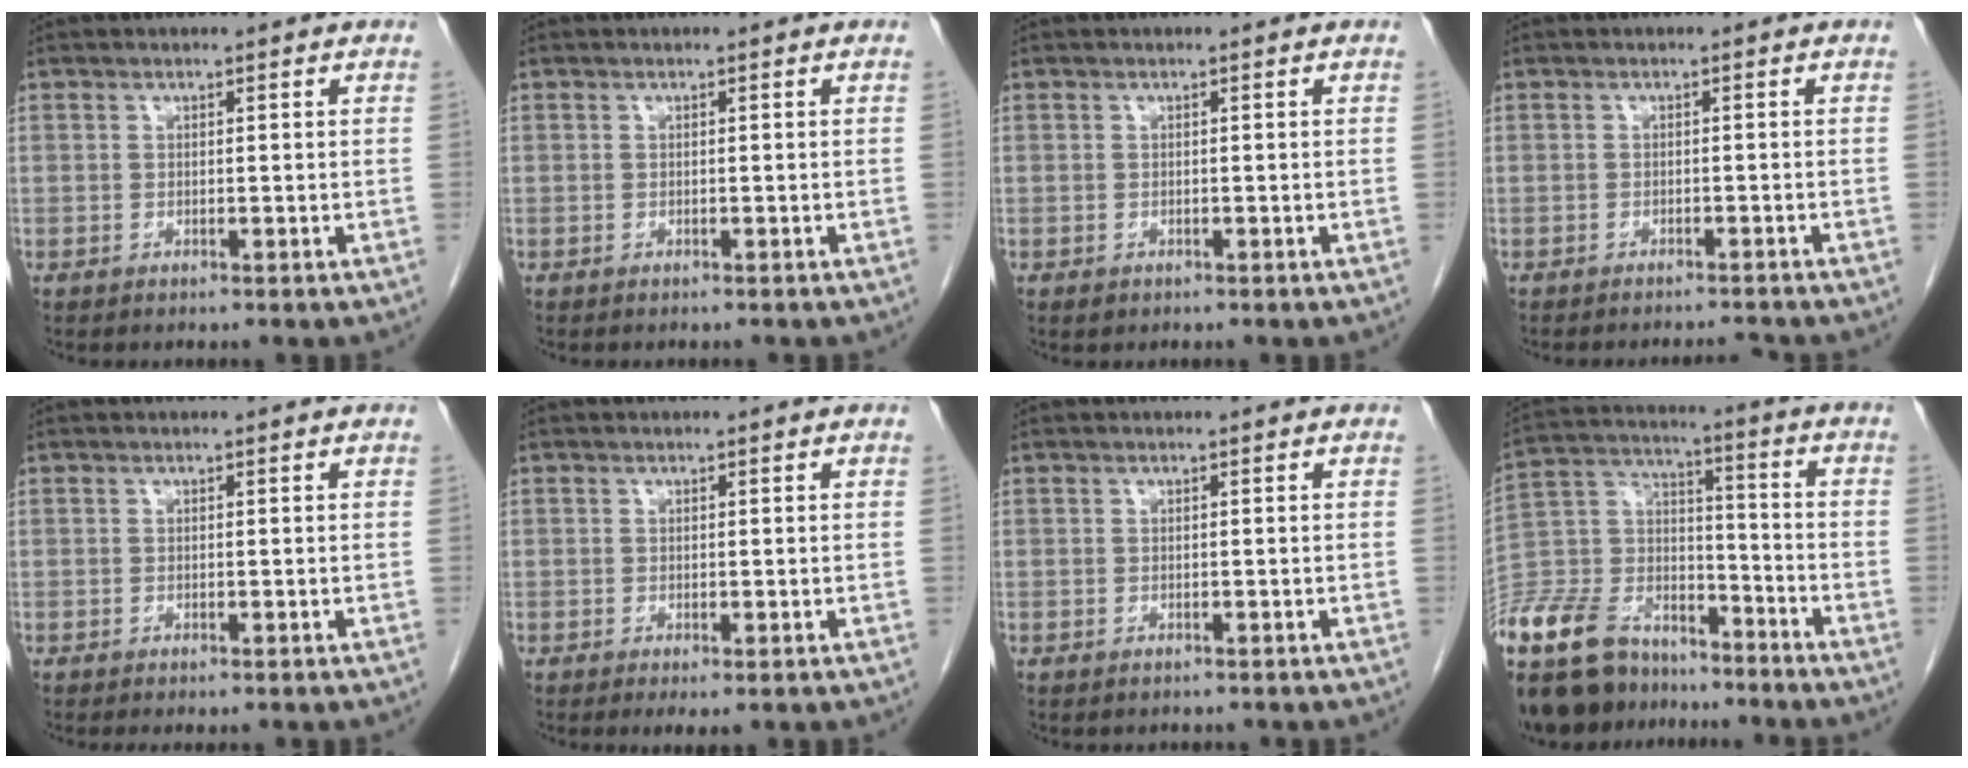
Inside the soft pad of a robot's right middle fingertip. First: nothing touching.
{"total": 0.9, "force": [-0.9, 0.3, 0.2], "torque": [-0.007, -0.001, -0.014]}
{"total": 0.6, "force": [-0.3, 0.4, 0.2], "torque": [-0.006, 0.001, -0.002]}
{"total": 3.0, "force": [-3.0, -0.4, 0.2], "torque": [0.000, -0.008, -0.042]}
{"total": 0.8, "force": [-0.7, 0.0, 0.4], "torque": [-0.012, -0.005, -0.009]}
{"total": 1.4, "force": [-0.7, 0.4, 1.2], "torque": [-0.021, -0.007, -0.005]}
{"total": 0.6, "force": [-0.6, 0.2, 0.1], "torque": [-0.014, -0.003, -0.010]}
{"total": 22.5, "force": [-18.4, 9.4, 8.9], "torque": [-0.242, -0.009, -0.323]}